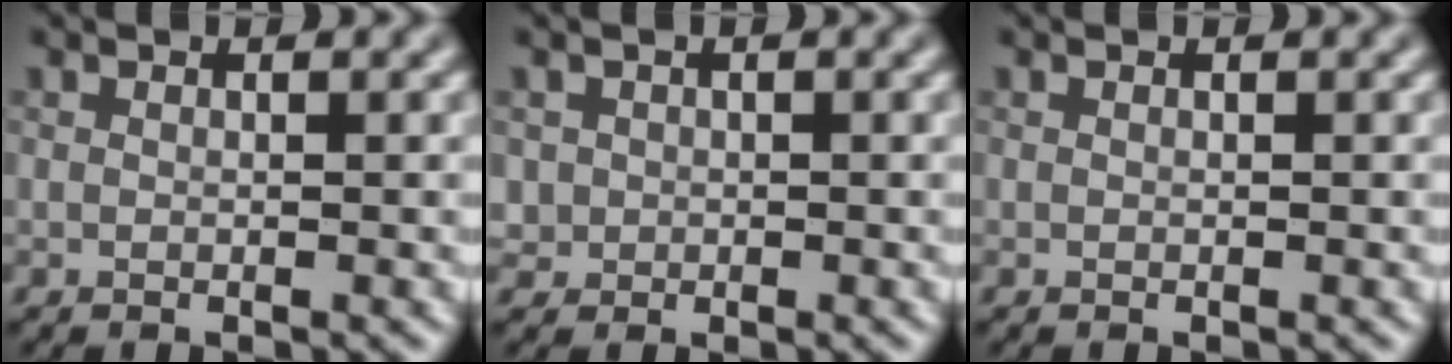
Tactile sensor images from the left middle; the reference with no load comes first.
{"total": 0.7, "force": [-0.1, 0.6, -0.4], "torque": [0.009, -0.004, 0.005]}
{"total": 0.0}